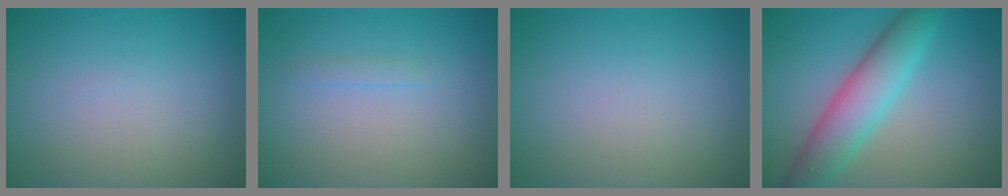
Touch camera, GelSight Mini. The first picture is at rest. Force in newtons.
{"total": 0.8, "press": 0.8, "slide": 0.1}
{"total": 0.0}
{"total": 6.1, "press": 6.1, "slide": 0.1}